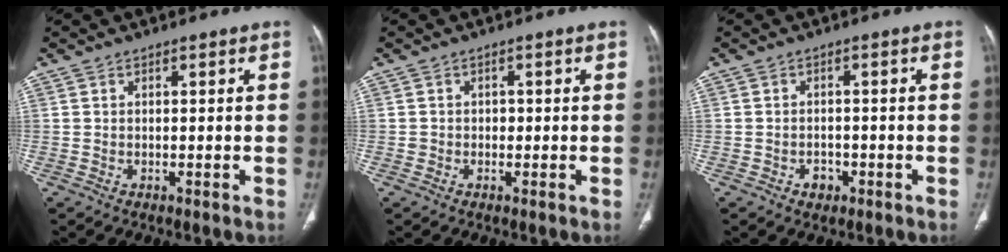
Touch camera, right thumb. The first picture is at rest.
{"total": 1.3, "force": [-0.1, 1.3, 0.4], "torque": [0.003, 0.005, 0.000]}
{"total": 2.3, "force": [-1.1, 1.8, 1.0], "torque": [-0.003, 0.009, -0.014]}